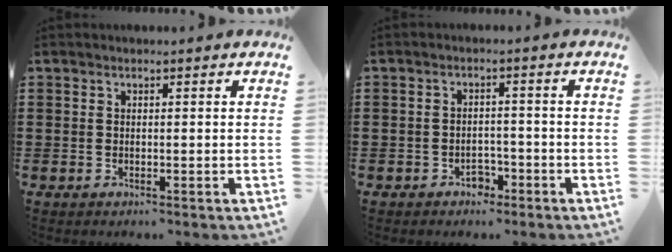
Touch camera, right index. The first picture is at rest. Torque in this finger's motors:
{"motor_torque": [2.14, 0.00, 0.02, 0.00]}